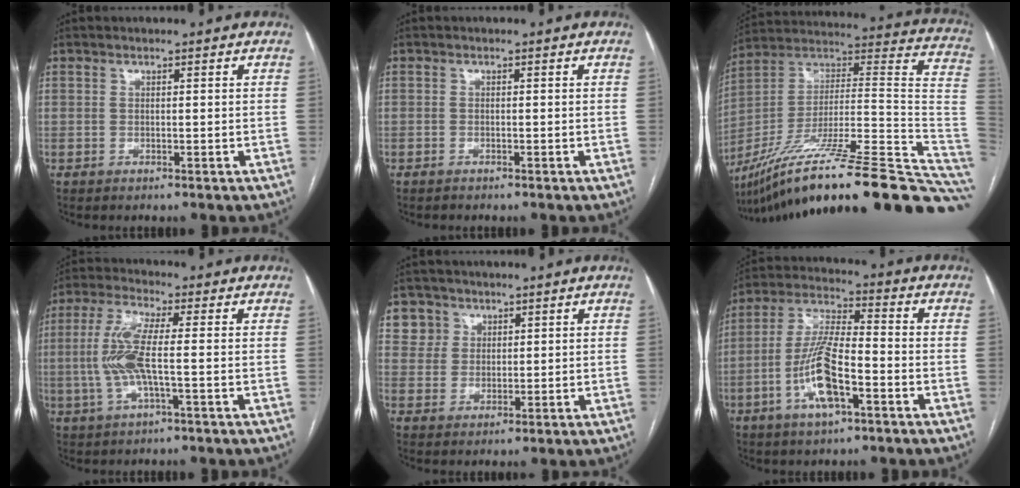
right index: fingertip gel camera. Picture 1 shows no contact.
{"total": 0.6, "force": [-0.6, 0.2, 0.0], "torque": [-0.006, 0.000, -0.010]}
{"total": 37.4, "force": [-28.4, 3.9, 24.0], "torque": [-0.273, -0.006, -0.425]}
{"total": 8.2, "force": [-0.9, 1.0, 8.1], "torque": [-0.180, 0.005, -0.022]}
{"total": 4.7, "force": [2.4, 4.1, -0.3], "torque": [0.017, 0.006, 0.047]}
{"total": 11.5, "force": [-4.2, 2.9, 10.2], "torque": [-0.215, 0.004, -0.076]}